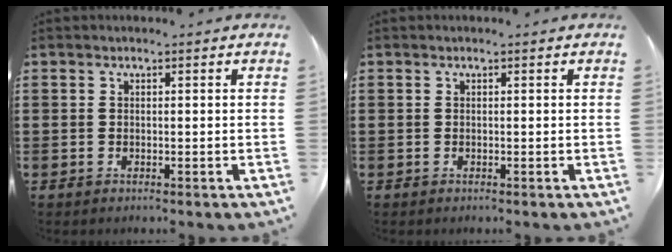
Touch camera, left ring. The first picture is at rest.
{"total": 0.0}